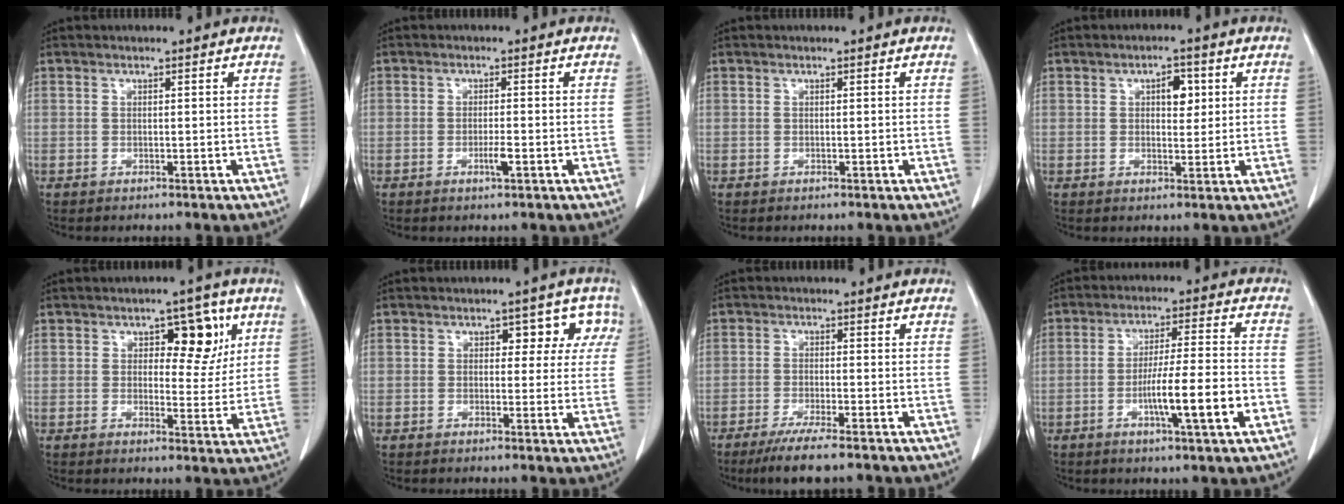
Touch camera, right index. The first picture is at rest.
{"total": 2.1, "force": [-0.8, 0.1, 1.9], "torque": [-0.036, -0.003, -0.014]}
{"total": 0.0}
{"total": 3.6, "force": [1.1, 1.9, 2.8], "torque": [-0.041, 0.005, 0.017]}
{"total": 7.0, "force": [2.8, 3.7, 5.3], "torque": [-0.055, 0.011, 0.037]}
{"total": 5.4, "force": [2.2, 3.6, 3.4], "torque": [-0.016, 0.018, 0.019]}
{"total": 6.6, "force": [-4.9, 0.1, 4.4], "torque": [-0.071, -0.016, -0.079]}
{"total": 10.9, "force": [-3.7, 0.1, 10.3], "torque": [-0.173, -0.003, -0.062]}